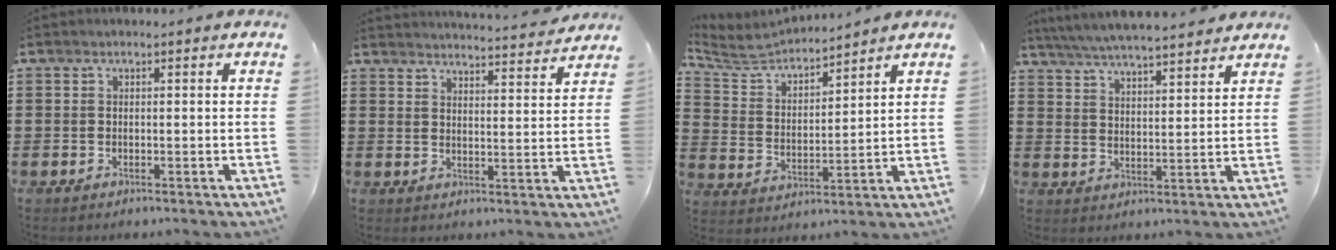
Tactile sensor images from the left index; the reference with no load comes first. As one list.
[{"total": 3.8, "force": [3.8, -0.6, 0.1], "torque": [-0.009, -0.031, 0.064]}, {"total": 5.3, "force": [5.0, 1.1, 1.4], "torque": [-0.056, -0.027, 0.083]}, {"total": 5.5, "force": [5.4, -0.1, 1.3], "torque": [-0.047, -0.027, 0.095]}]